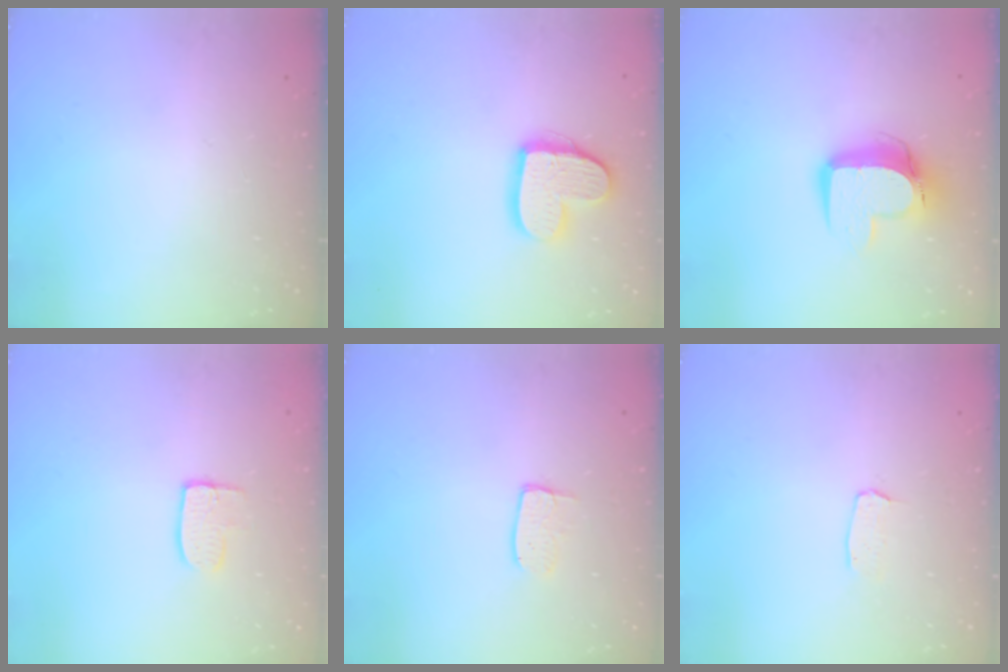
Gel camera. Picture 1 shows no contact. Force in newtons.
{"total": 14.1, "press": 14.0, "slide": 1.0}
{"total": 11.5, "press": 11.5, "slide": 1.0}
{"total": 7.0, "press": 7.0, "slide": 0.4}
{"total": 4.2, "press": 4.2, "slide": 0.3}
{"total": 2.9, "press": 2.9, "slide": 0.2}